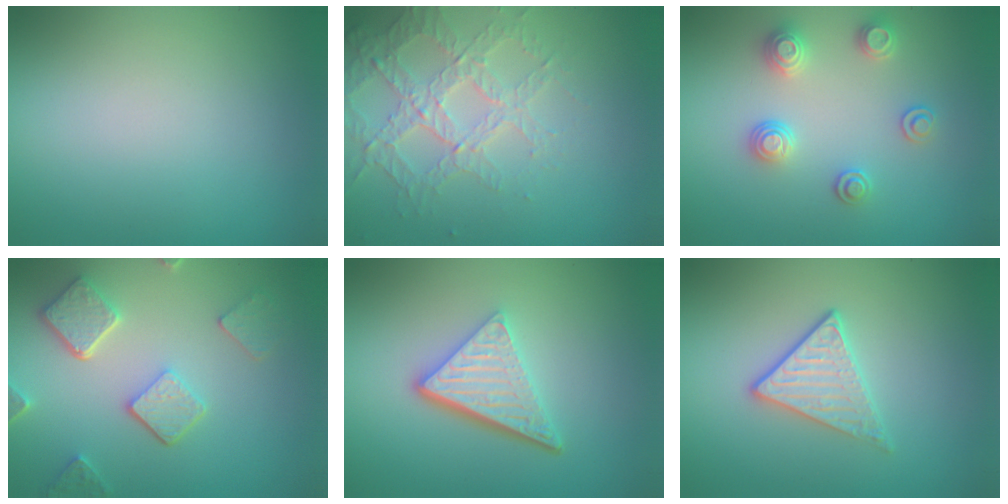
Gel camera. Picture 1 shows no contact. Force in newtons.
{"total": 3.7, "press": 3.4, "slide": 1.4}
{"total": 2.6, "press": 2.6, "slide": 0.2}
{"total": 5.2, "press": 3.9, "slide": 3.4}
{"total": 5.3, "press": 3.6, "slide": 3.9}
{"total": 2.8, "press": 2.6, "slide": 1.1}